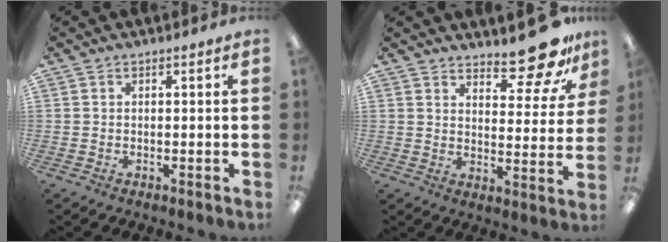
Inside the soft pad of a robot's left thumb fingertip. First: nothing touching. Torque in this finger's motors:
{"motor_torque": [-0.02, -0.06, -0.07, -0.26, 0.08]}